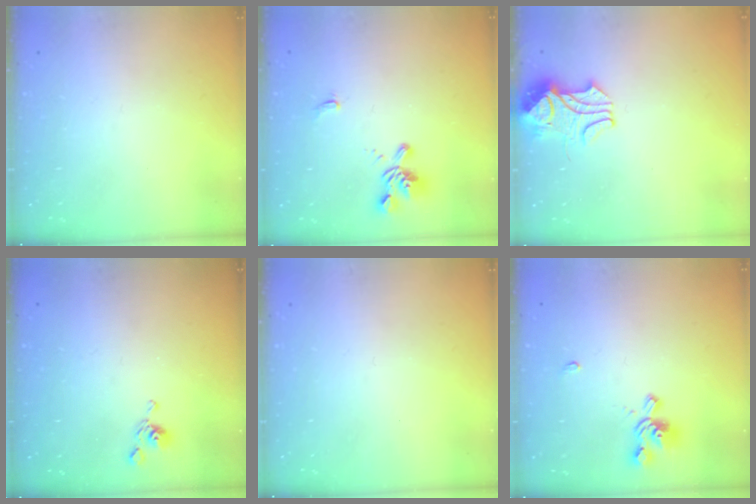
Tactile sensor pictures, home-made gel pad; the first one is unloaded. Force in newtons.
{"total": 2.0, "press": 1.6, "slide": 1.2}
{"total": 2.4, "press": 2.3, "slide": 0.9}
{"total": 6.3, "press": 6.3, "slide": 0.2}
{"total": 0.0}
{"total": 1.4, "press": 0.9, "slide": 1.1}